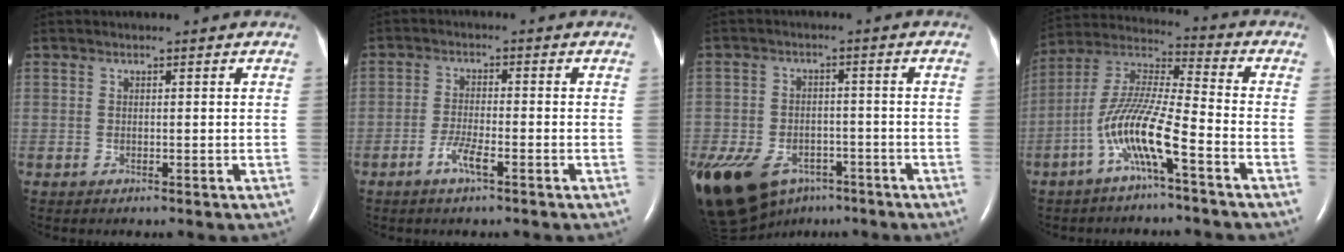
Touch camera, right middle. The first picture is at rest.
{"total": 3.6, "force": [-2.1, 0.4, 2.9], "torque": [-0.063, -0.002, -0.041]}
{"total": 20.6, "force": [-11.2, 13.7, 10.6], "torque": [-0.291, -0.019, -0.167]}
{"total": 11.3, "force": [-5.3, 0.6, 10.0], "torque": [-0.213, 0.006, -0.107]}